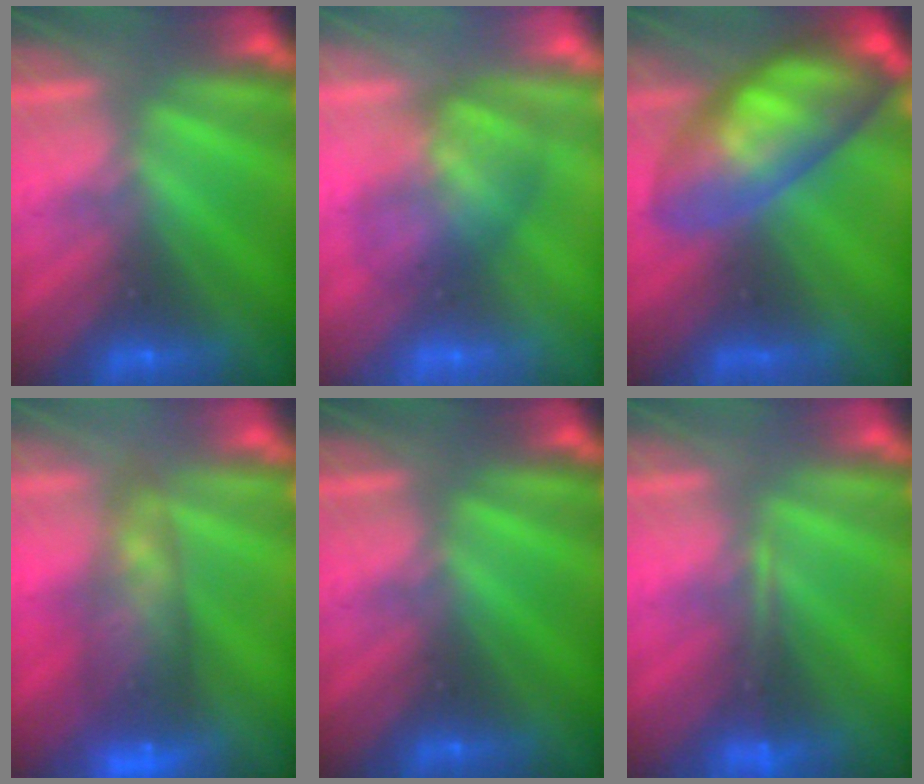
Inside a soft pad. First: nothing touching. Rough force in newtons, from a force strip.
{"total": 3.6}
{"total": 11.0}
{"total": 10.4}
{"total": 0.0}
{"total": 1.3}